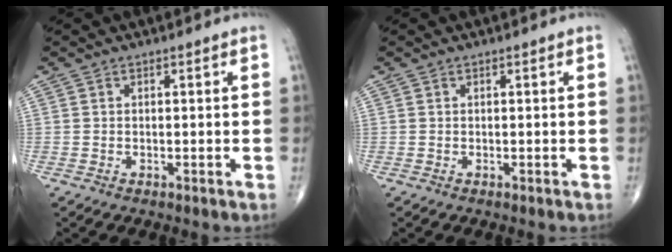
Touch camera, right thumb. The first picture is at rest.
{"total": 0.0}